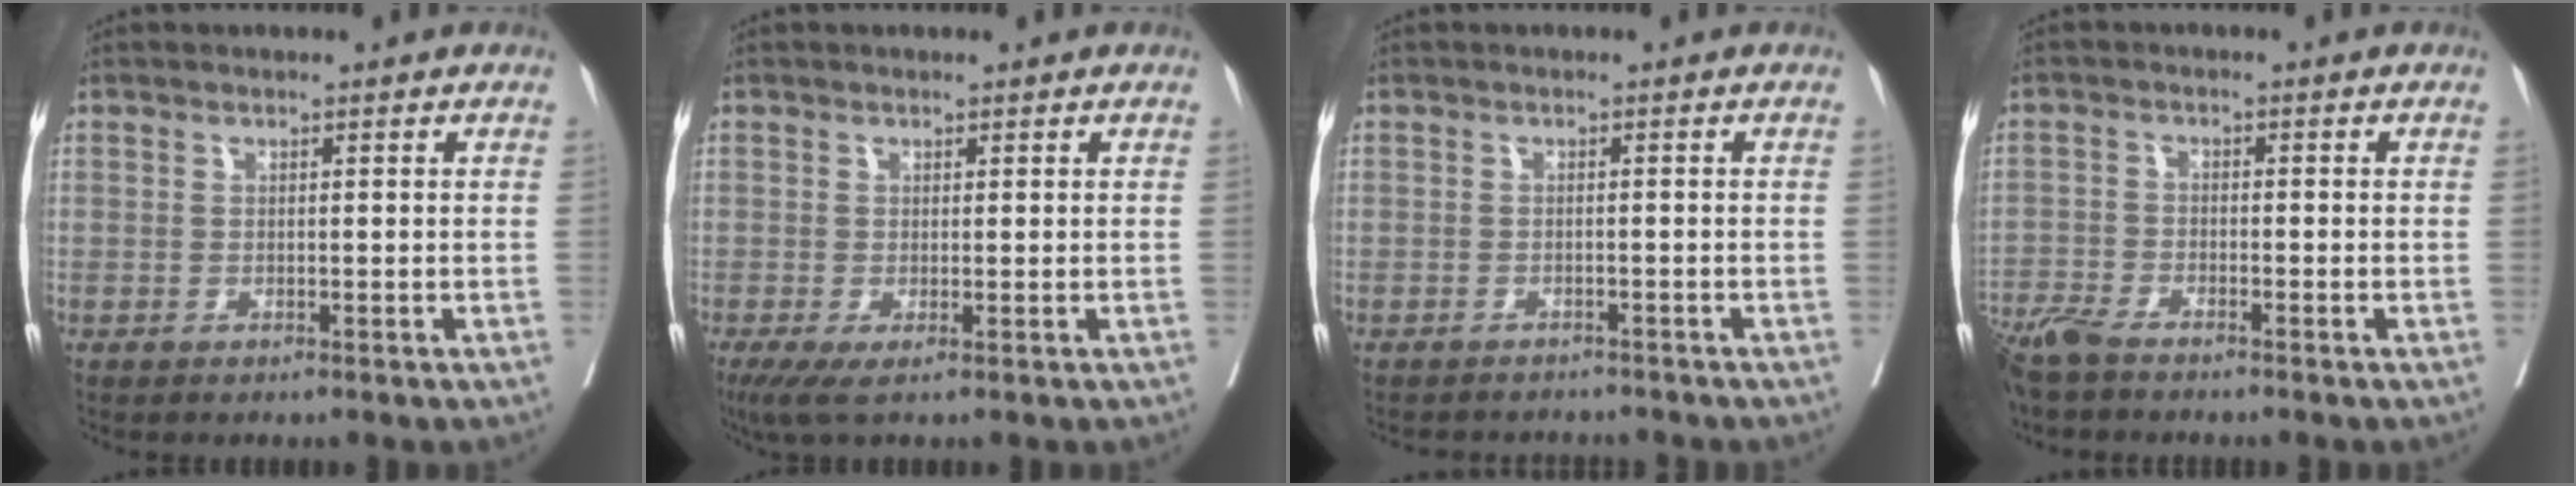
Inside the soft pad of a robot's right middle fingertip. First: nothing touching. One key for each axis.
{"total": 2.7, "fx": -0.7, "fy": 0.6, "fz": 2.5, "tx": -0.047, "ty": -0.011, "tz": -0.008}
{"total": 4.9, "fx": -4.7, "fy": 1.2, "fz": 0.4, "tx": -0.004, "ty": -0.007, "tz": -0.062}
{"total": 5.6, "fx": -4.9, "fy": 0.9, "fz": 2.6, "tx": -0.049, "ty": -0.015, "tz": -0.096}